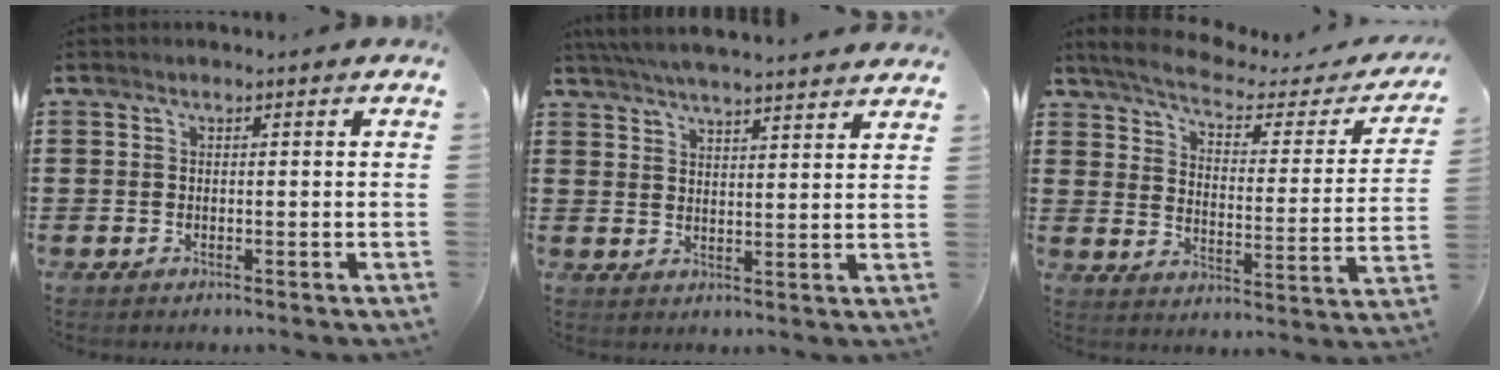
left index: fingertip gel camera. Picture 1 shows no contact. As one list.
[{"total": 5.3, "force": [5.1, -0.3, 1.5], "torque": [-0.046, -0.021, 0.091]}, {"total": 4.3, "force": [3.6, 0.9, 2.3], "torque": [-0.066, -0.022, 0.054]}]